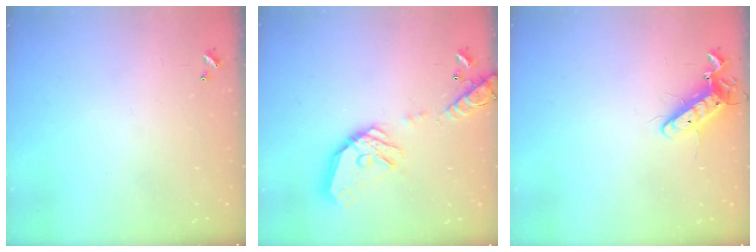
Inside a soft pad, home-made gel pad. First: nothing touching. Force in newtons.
{"total": 19.0, "press": 18.9, "slide": 2.0}
{"total": 11.6, "press": 11.5, "slide": 1.5}